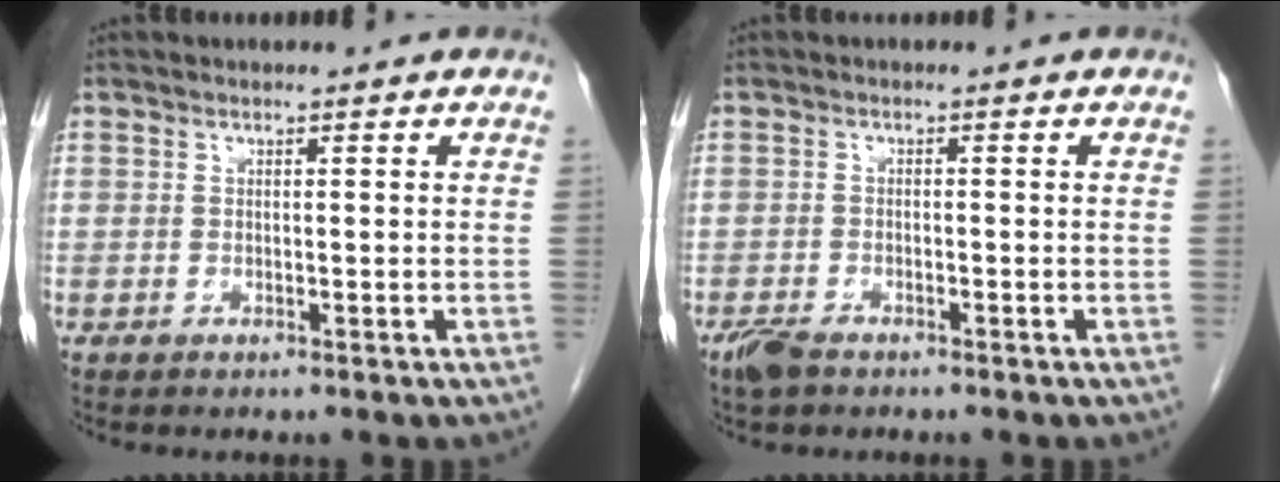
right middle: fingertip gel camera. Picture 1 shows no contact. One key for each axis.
{"total": 2.9, "fx": -2.2, "fy": 1.1, "fz": 1.6, "tx": -0.035, "ty": -0.003, "tz": -0.037}